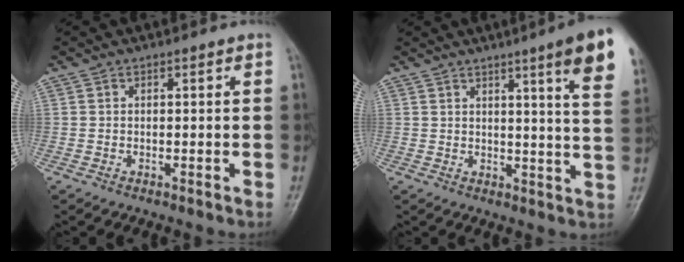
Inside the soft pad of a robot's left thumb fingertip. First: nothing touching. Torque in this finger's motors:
{"motor_torque": [0.63, 0.50, 1.57, -1.21, 0.09]}